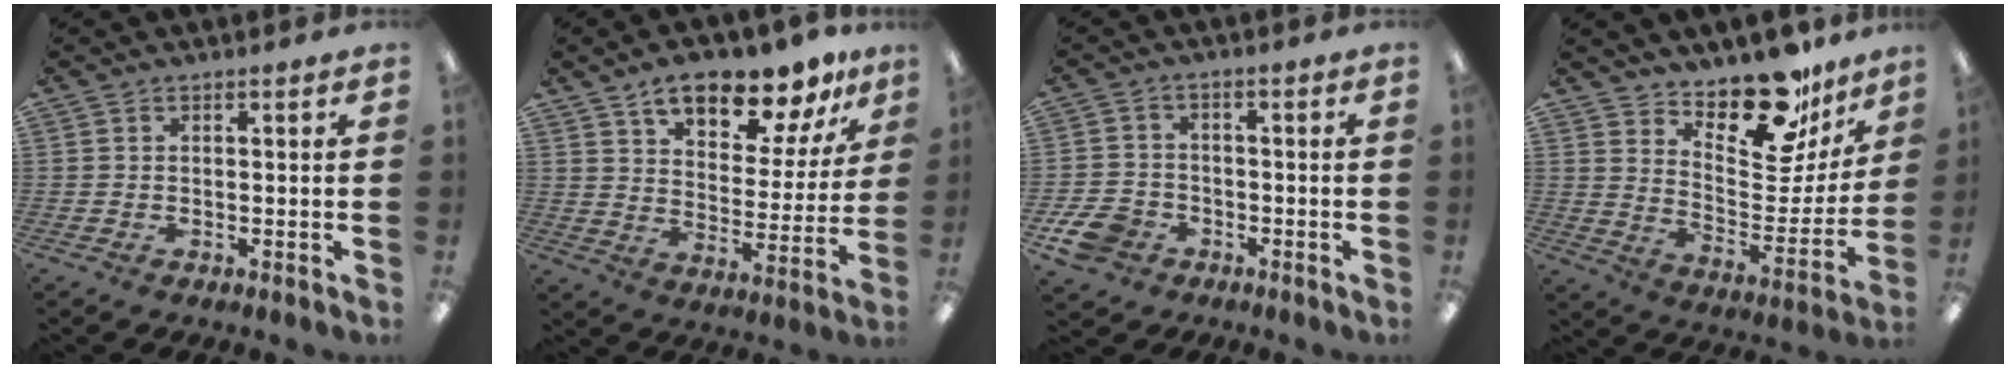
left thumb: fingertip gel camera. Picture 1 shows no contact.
{"total": 14.4, "force": [11.3, 5.3, 7.2], "torque": [-0.106, -0.065, 0.195]}
{"total": 7.3, "force": [-4.0, 5.2, 3.0], "torque": [-0.074, 0.025, -0.076]}
{"total": 19.0, "force": [15.7, 7.3, 7.9], "torque": [-0.104, -0.125, 0.269]}